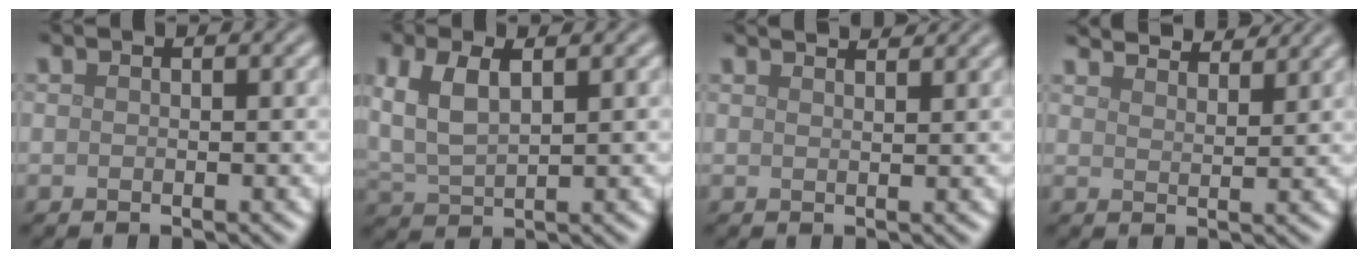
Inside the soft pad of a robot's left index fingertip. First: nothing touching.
{"total": 4.5, "force": [1.6, 2.1, 3.6], "torque": [-0.086, 0.004, 0.032]}
{"total": 3.2, "force": [2.8, 0.8, 1.3], "torque": [-0.001, 0.011, 0.014]}
{"total": 5.5, "force": [5.1, 0.9, 1.8], "torque": [-0.021, 0.008, 0.060]}